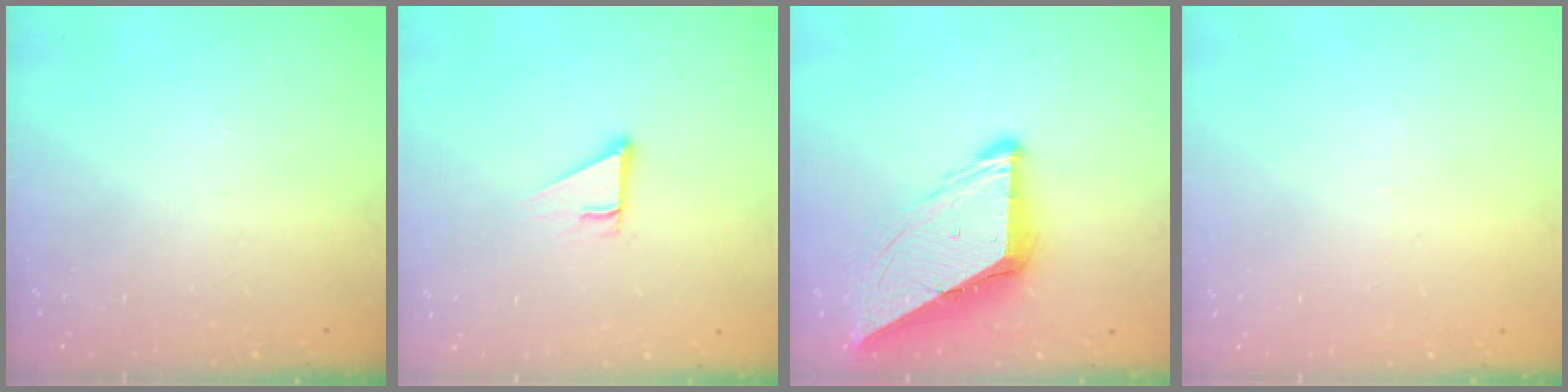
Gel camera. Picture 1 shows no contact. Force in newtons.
{"total": 2.5, "press": 2.5, "slide": 0.1}
{"total": 10.6, "press": 10.5, "slide": 1.3}
{"total": 2.6, "press": 2.6, "slide": 0.2}